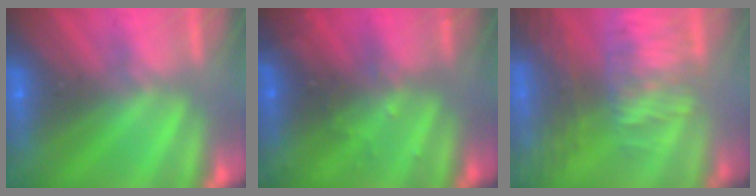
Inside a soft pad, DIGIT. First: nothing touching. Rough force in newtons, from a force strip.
{"total": 2.9}
{"total": 8.9}